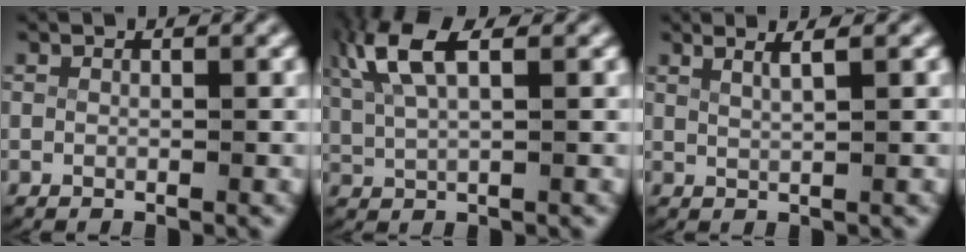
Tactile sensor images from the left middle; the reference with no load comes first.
{"total": 5.2, "force": [2.4, 2.4, 4.0], "torque": [-0.097, 0.001, 0.048]}
{"total": 2.0, "force": [1.5, -0.1, 1.4], "torque": [-0.022, -0.001, 0.031]}